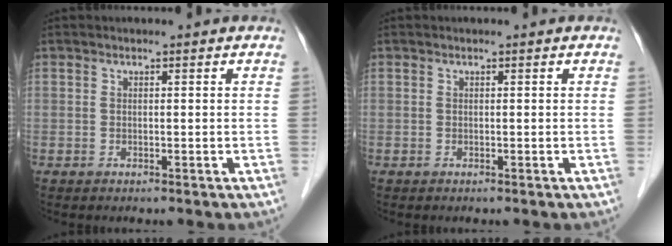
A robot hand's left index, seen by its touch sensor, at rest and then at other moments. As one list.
[{"total": 0.0}]